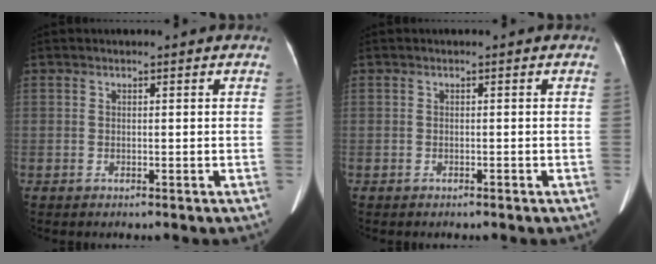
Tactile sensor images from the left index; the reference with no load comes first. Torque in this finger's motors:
{"motor_torque": [-0.21, 0.10, 0.00, -0.01]}